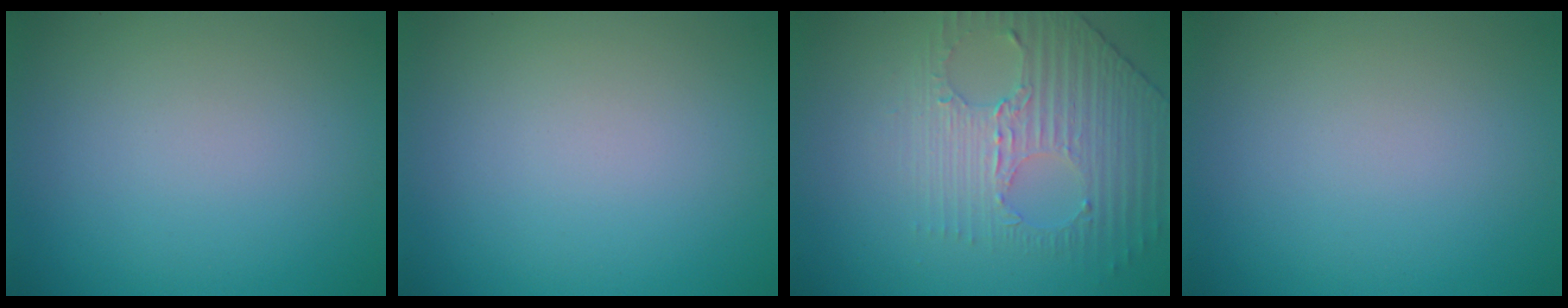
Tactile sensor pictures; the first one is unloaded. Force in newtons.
{"total": 0.0}
{"total": 4.0, "press": 3.5, "slide": 1.9}
{"total": 0.0}